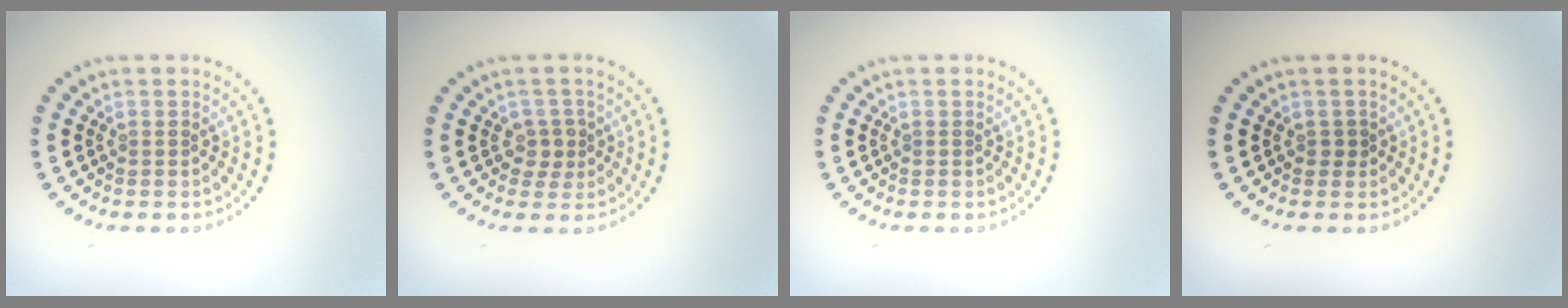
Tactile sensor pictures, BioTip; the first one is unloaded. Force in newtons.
{"total": 1.7, "press": 1.4, "slide": 1.0}
{"total": 0.0}
{"total": 0.7, "press": 0.7, "slide": 0.2}